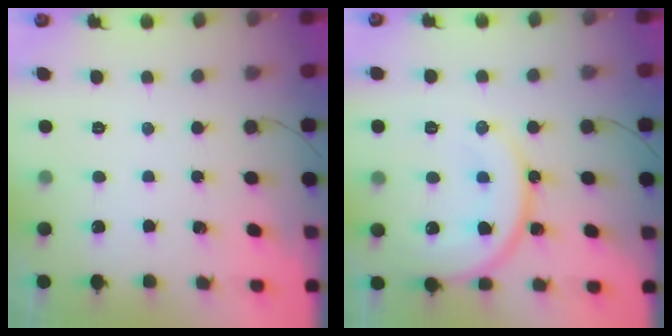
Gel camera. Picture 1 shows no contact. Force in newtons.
{"total": 15.4, "press": 15.3, "slide": 1.6}